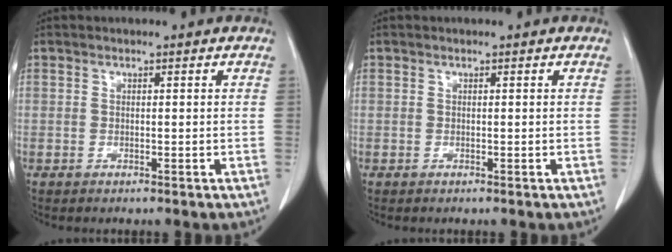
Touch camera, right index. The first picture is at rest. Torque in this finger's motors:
{"motor_torque": [0.00, 0.00, 0.00, 0.00]}